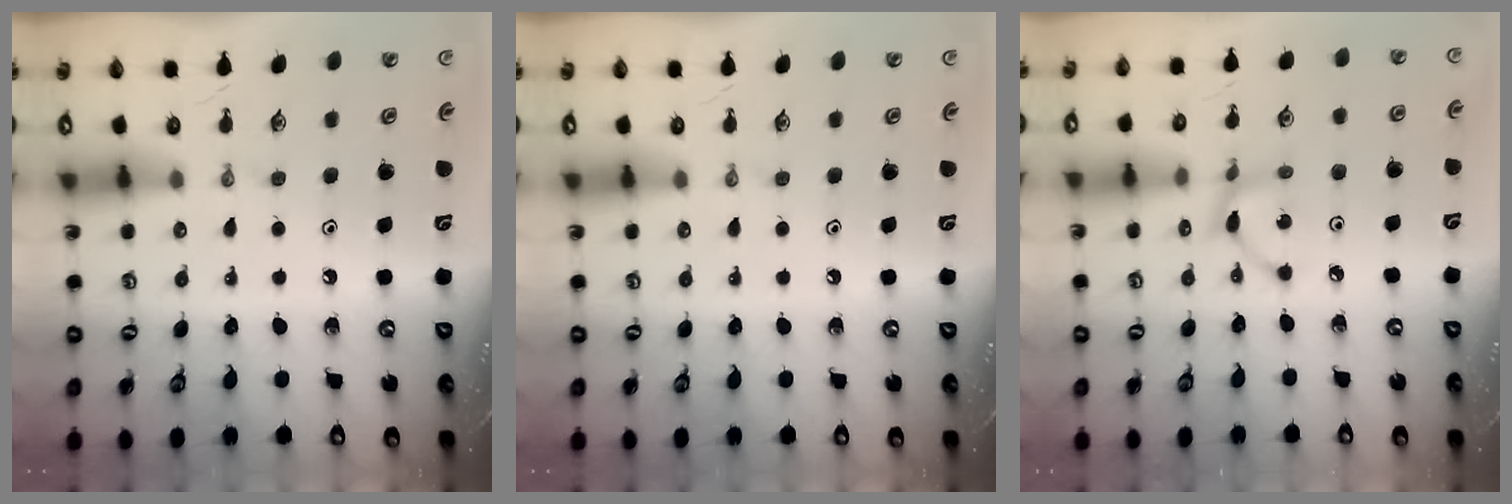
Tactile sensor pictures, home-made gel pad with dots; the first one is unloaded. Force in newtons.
{"total": 0.0}
{"total": 3.4, "press": 3.4, "slide": 0.2}